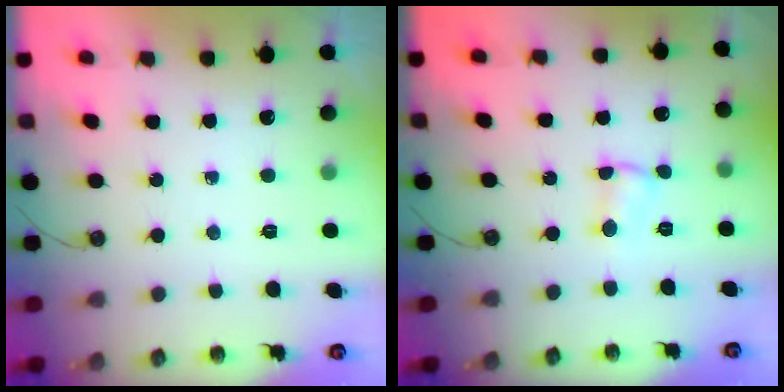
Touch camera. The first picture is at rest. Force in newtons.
{"total": 1.7, "press": 1.6, "slide": 0.5}